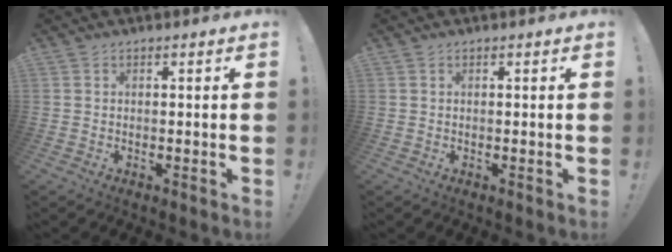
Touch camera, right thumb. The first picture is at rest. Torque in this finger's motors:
{"motor_torque": [0.00, 0.07, 0.02, -0.05, 0.02]}